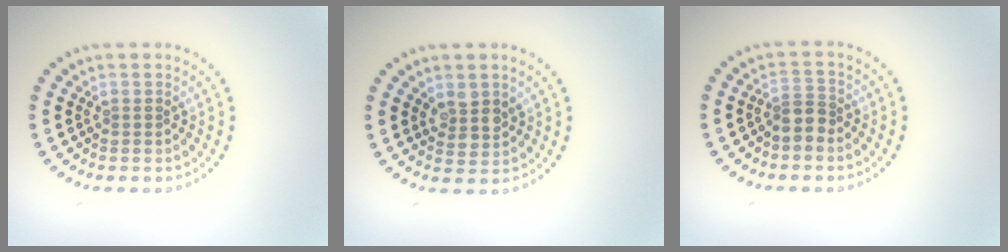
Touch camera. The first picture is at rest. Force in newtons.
{"total": 2.2, "press": 2.0, "slide": 1.0}
{"total": 1.8, "press": 1.4, "slide": 1.2}